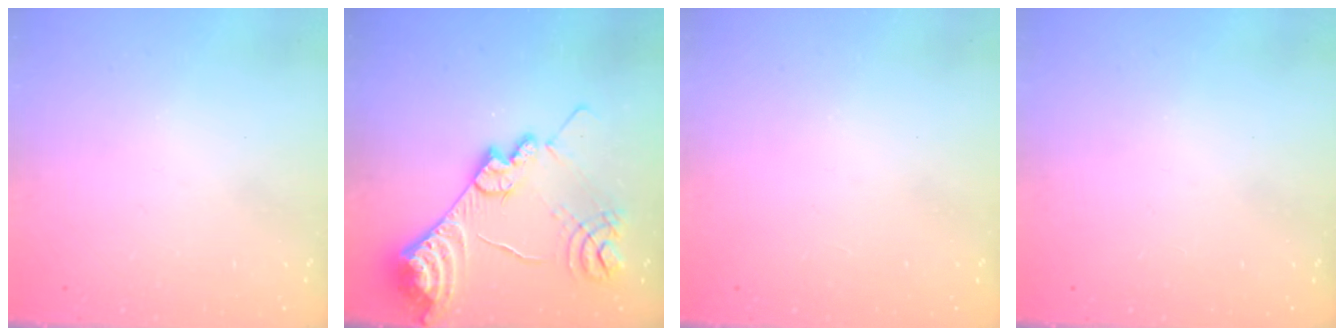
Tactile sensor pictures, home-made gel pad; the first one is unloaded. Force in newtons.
{"total": 19.2, "press": 19.1, "slide": 1.8}
{"total": 1.0, "press": 0.9, "slide": 0.3}
{"total": 0.0}